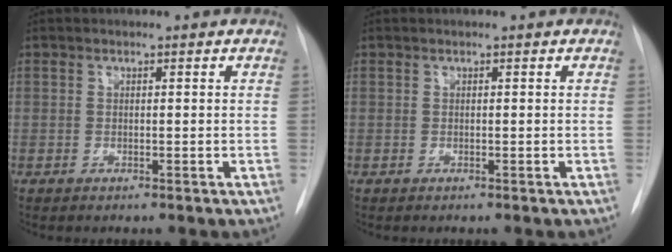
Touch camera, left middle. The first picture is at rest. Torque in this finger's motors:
{"motor_torque": [0.18, -0.20, 0.02, -0.01]}